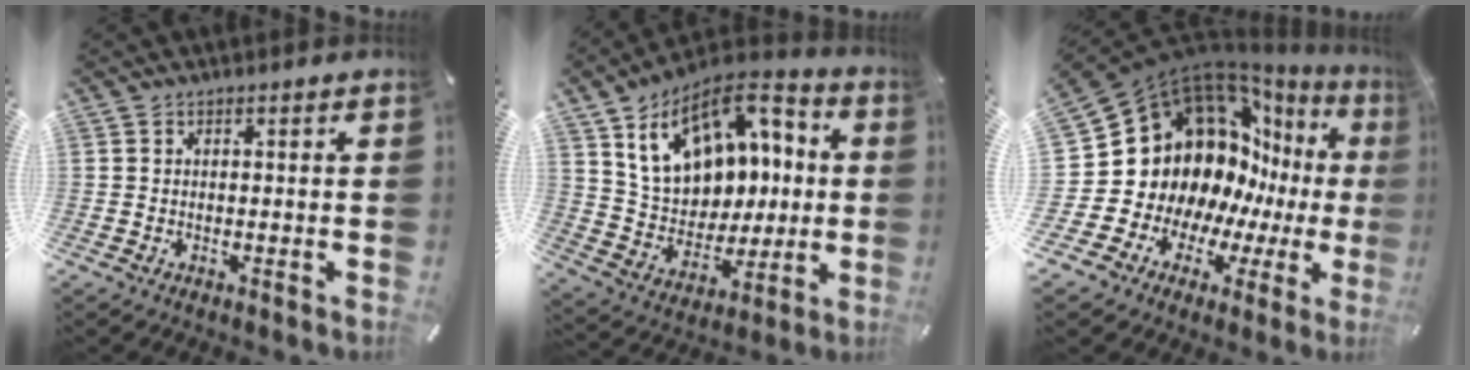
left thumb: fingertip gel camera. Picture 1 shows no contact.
{"total": 18.3, "force": [7.4, 13.7, 9.7], "torque": [-0.183, -0.023, 0.145]}
{"total": 20.4, "force": [5.7, 16.8, 10.0], "torque": [-0.164, -0.100, 0.152]}